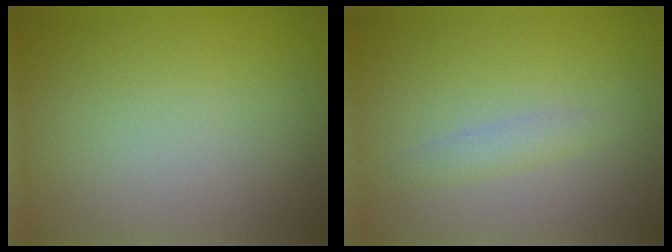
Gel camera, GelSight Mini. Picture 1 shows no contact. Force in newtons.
{"total": 1.2, "press": 1.2, "slide": 0.0}